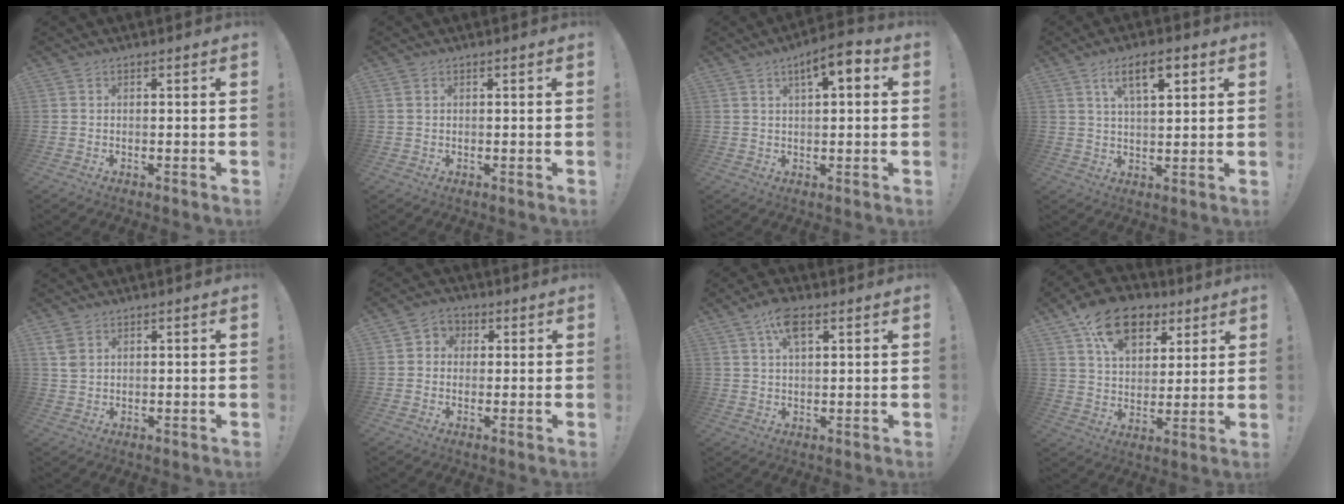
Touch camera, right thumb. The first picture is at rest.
{"total": 0.8, "force": [0.5, 0.6, 0.3], "torque": [-0.009, 0.003, 0.010]}
{"total": 6.7, "force": [2.9, 2.1, 5.7], "torque": [-0.078, -0.015, 0.044]}
{"total": 9.5, "force": [4.5, 3.5, 7.6], "torque": [-0.111, -0.012, 0.074]}
{"total": 3.4, "force": [1.9, 2.1, 1.8], "torque": [-0.032, -0.004, 0.038]}
{"total": 3.9, "force": [-0.2, 3.7, 1.2], "torque": [-0.012, 0.005, -0.003]}
{"total": 7.6, "force": [3.8, 3.7, 5.4], "torque": [-0.088, -0.006, 0.067]}
{"total": 16.0, "force": [9.5, 10.3, 7.9], "torque": [-0.113, -0.054, 0.172]}